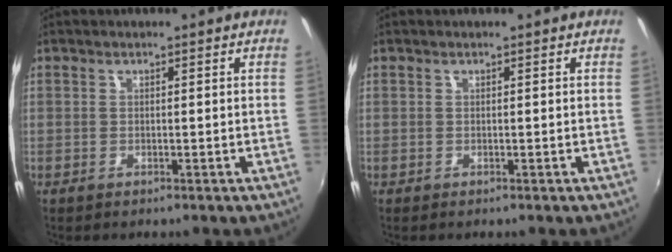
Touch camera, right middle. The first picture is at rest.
{"total": 0.0}